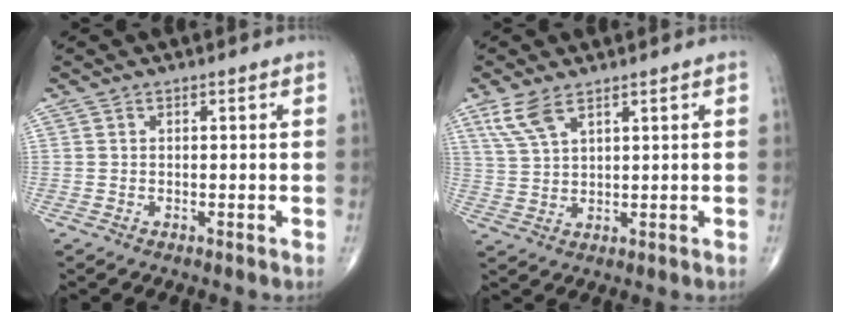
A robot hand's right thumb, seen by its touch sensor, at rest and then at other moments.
{"total": 5.6, "force": [3.5, 2.1, 3.8], "torque": [-0.086, -0.006, 0.080]}